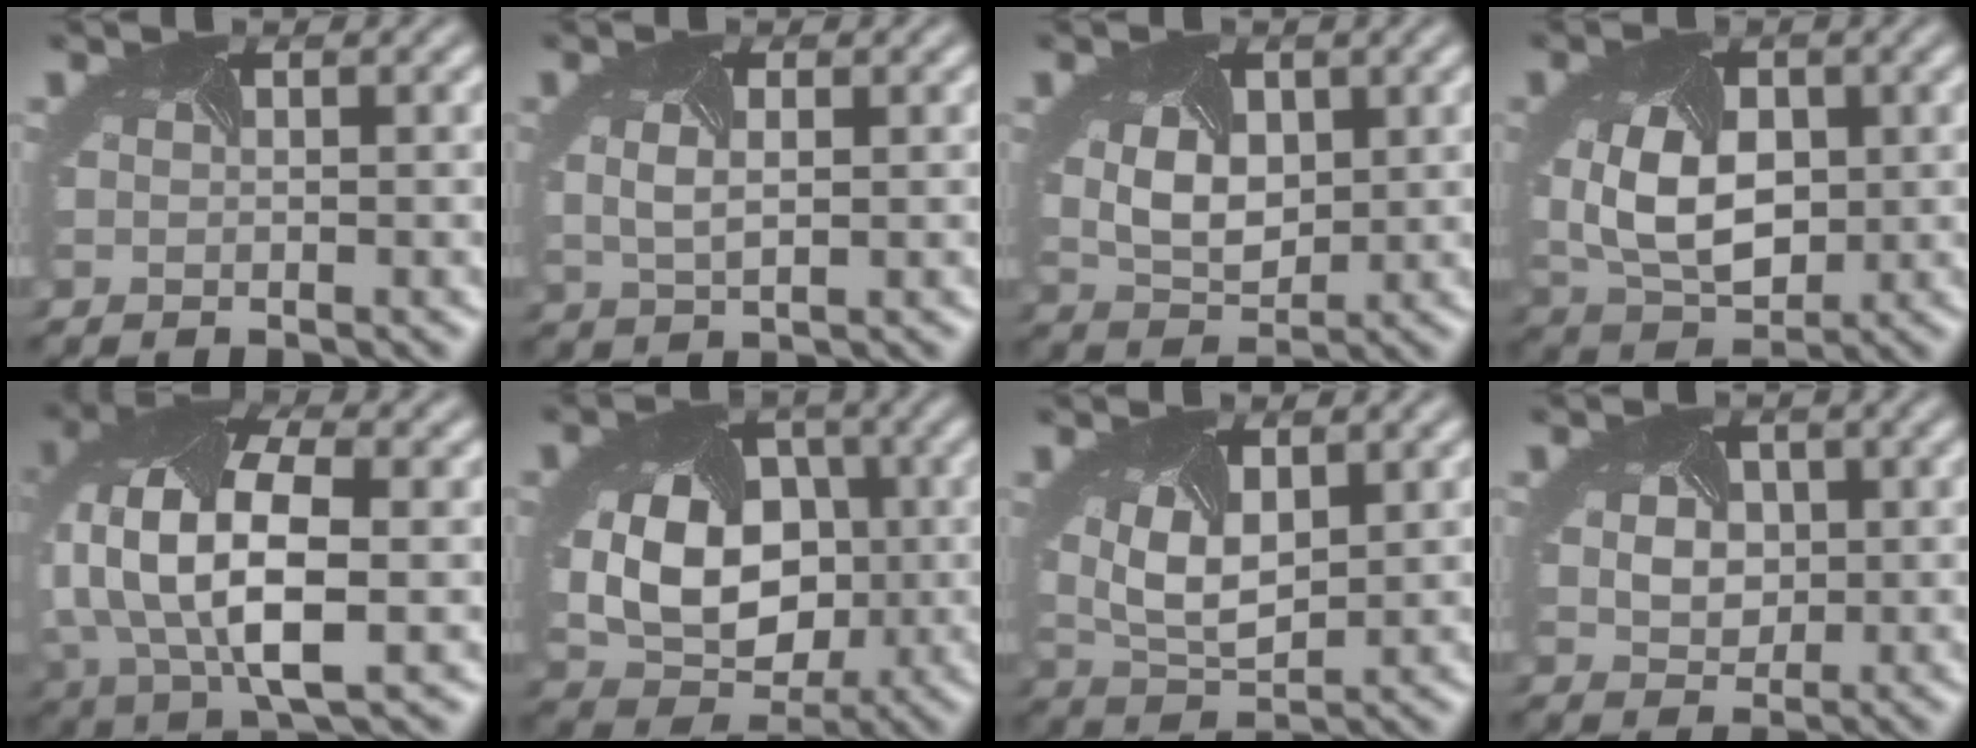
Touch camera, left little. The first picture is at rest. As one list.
[{"total": 2.9, "force": [0.5, 1.7, 2.3], "torque": [-0.046, -0.001, 0.014]}, {"total": 4.5, "force": [0.7, 3.2, 3.1], "torque": [-0.069, -0.006, 0.021]}, {"total": 8.0, "force": [-0.1, 5.4, 5.8], "torque": [-0.128, -0.012, 0.012]}, {"total": 11.8, "force": [0.1, 6.2, 10.1], "torque": [-0.210, -0.005, 0.005]}, {"total": 10.3, "force": [-0.4, 7.9, 6.6], "torque": [-0.122, -0.027, 0.002]}, {"total": 5.4, "force": [1.4, 3.0, 4.3], "torque": [-0.095, -0.004, 0.027]}, {"total": 4.0, "force": [0.8, 3.2, 2.3], "torque": [-0.041, 0.008, 0.005]}]